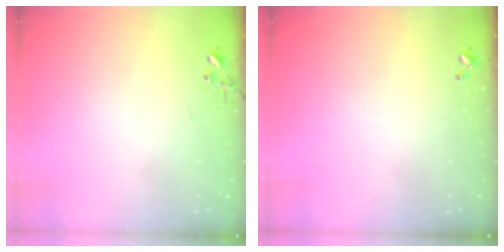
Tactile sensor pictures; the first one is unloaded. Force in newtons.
{"total": 0.0}